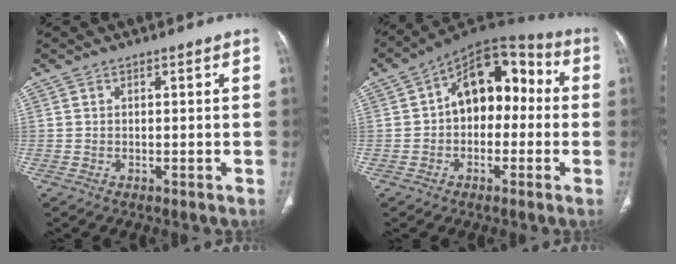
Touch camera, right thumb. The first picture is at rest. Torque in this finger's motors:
{"motor_torque": [0.40, 0.89, 0.49, -0.17, 0.11]}